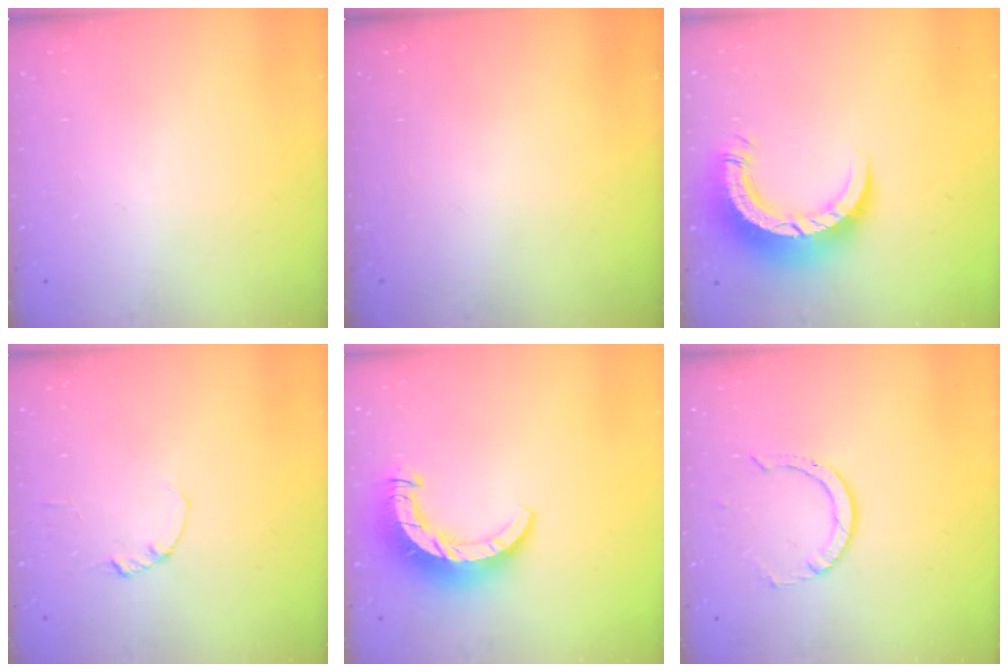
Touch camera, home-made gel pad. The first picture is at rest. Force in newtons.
{"total": 0.0}
{"total": 10.0, "press": 10.0, "slide": 1.1}
{"total": 0.0}
{"total": 10.5, "press": 10.5, "slide": 1.2}
{"total": 1.7, "press": 1.7, "slide": 0.1}